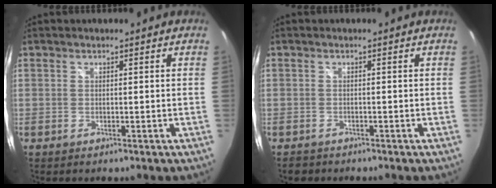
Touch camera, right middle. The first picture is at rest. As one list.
[{"total": 1.8, "force": [-1.5, 0.9, 0.3], "torque": [-0.011, -0.004, -0.025]}]